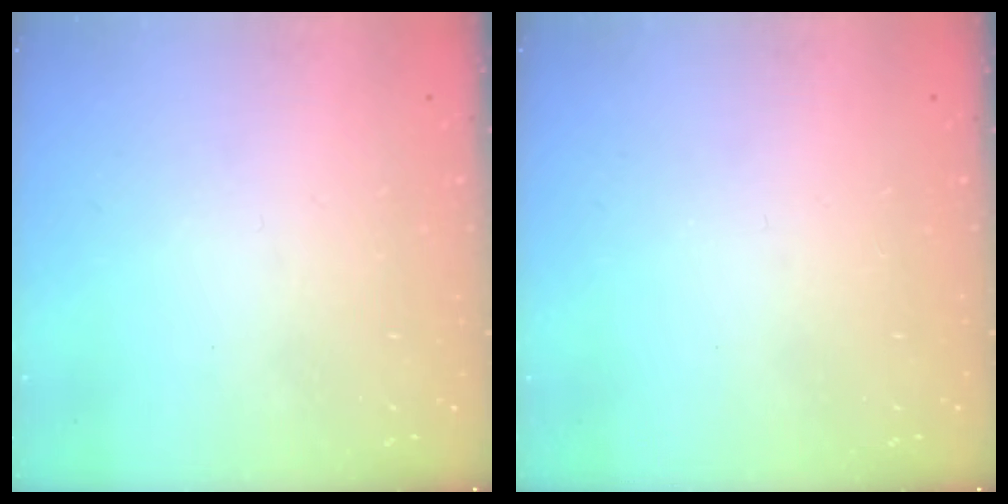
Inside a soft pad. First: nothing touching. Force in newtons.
{"total": 0.0}